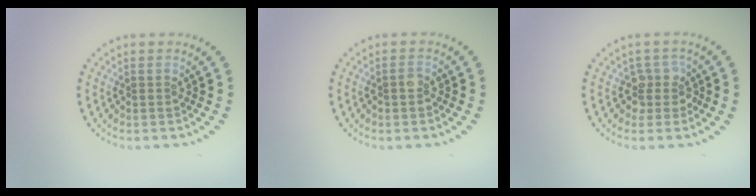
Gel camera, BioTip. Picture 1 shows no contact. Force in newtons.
{"total": 0.9, "press": 0.8, "slide": 0.4}
{"total": 2.1, "press": 1.7, "slide": 1.3}